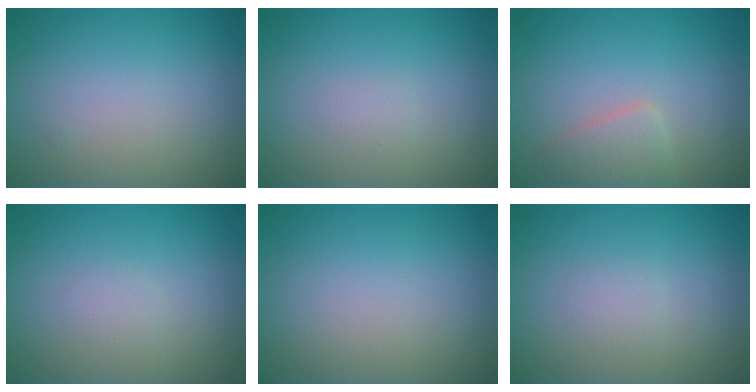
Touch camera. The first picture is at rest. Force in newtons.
{"total": 0.5, "press": 0.5, "slide": 0.1}
{"total": 2.0, "press": 2.0, "slide": 0.1}
{"total": 0.7, "press": 0.7, "slide": 0.0}
{"total": 0.0}
{"total": 0.8, "press": 0.8, "slide": 0.0}